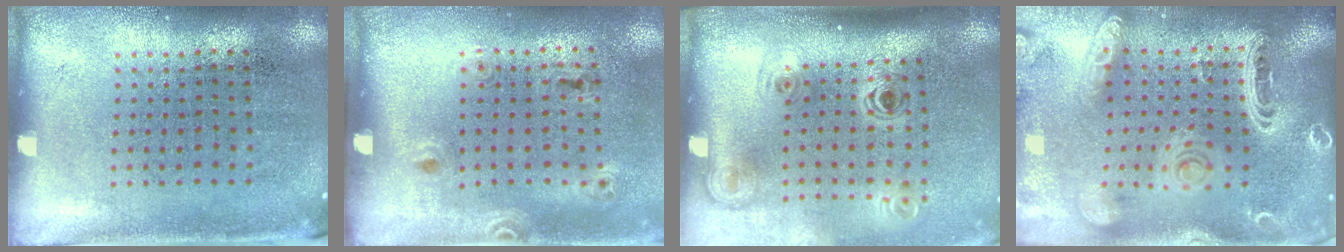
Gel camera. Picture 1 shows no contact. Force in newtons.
{"total": 1.3, "press": 0.8, "slide": 1.1}
{"total": 2.2, "press": 1.5, "slide": 1.6}
{"total": 3.8, "press": 3.0, "slide": 2.3}